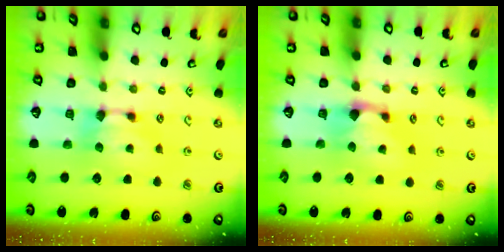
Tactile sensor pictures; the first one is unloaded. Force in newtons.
{"total": 1.3, "press": 0.4, "slide": 1.2}